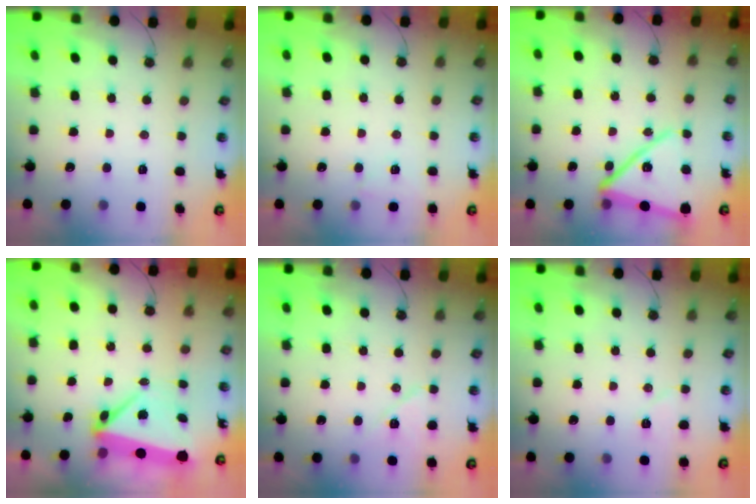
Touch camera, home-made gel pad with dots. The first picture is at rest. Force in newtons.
{"total": 3.8, "press": 3.8, "slide": 0.6}
{"total": 17.0, "press": 16.9, "slide": 1.4}
{"total": 7.0, "press": 6.9, "slide": 0.7}
{"total": 7.9, "press": 7.9, "slide": 0.8}
{"total": 6.0, "press": 5.7, "slide": 1.8}